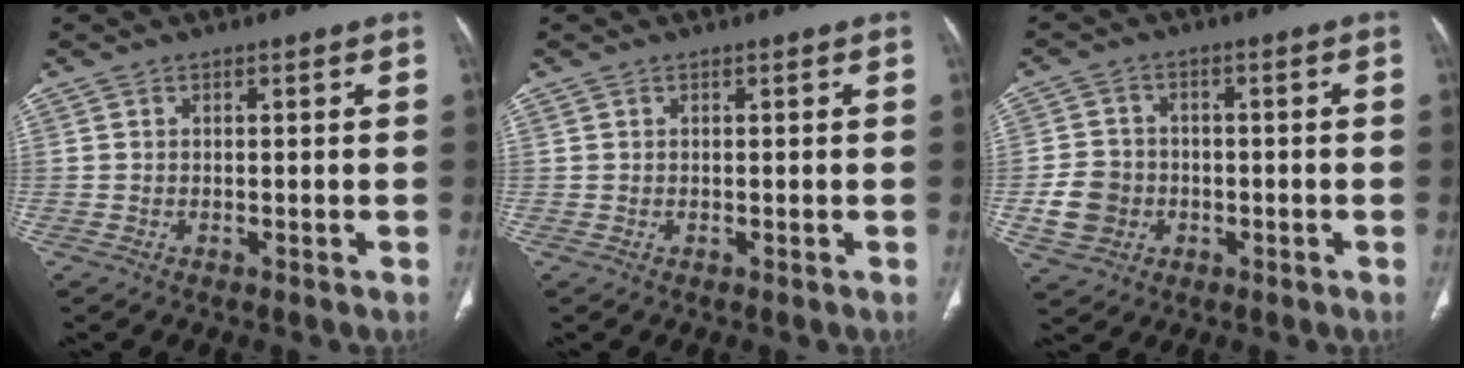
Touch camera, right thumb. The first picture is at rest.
{"total": 0.0}
{"total": 7.0, "force": [-1.8, 6.2, 2.8], "torque": [-0.038, 0.015, -0.030]}